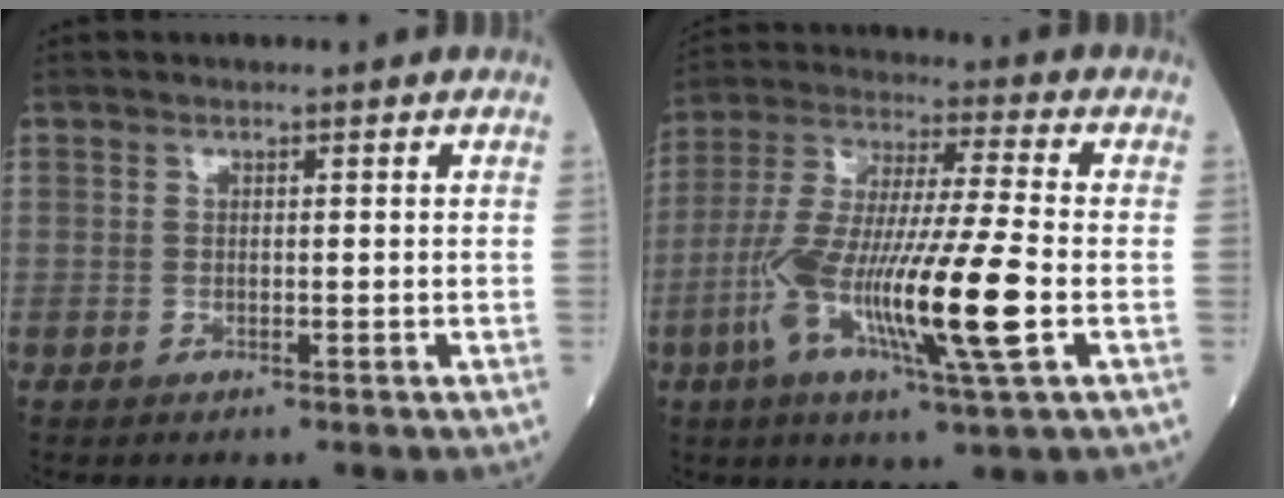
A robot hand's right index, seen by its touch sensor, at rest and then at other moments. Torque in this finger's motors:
{"motor_torque": [2.09, -0.05, 1.06, 0.21]}